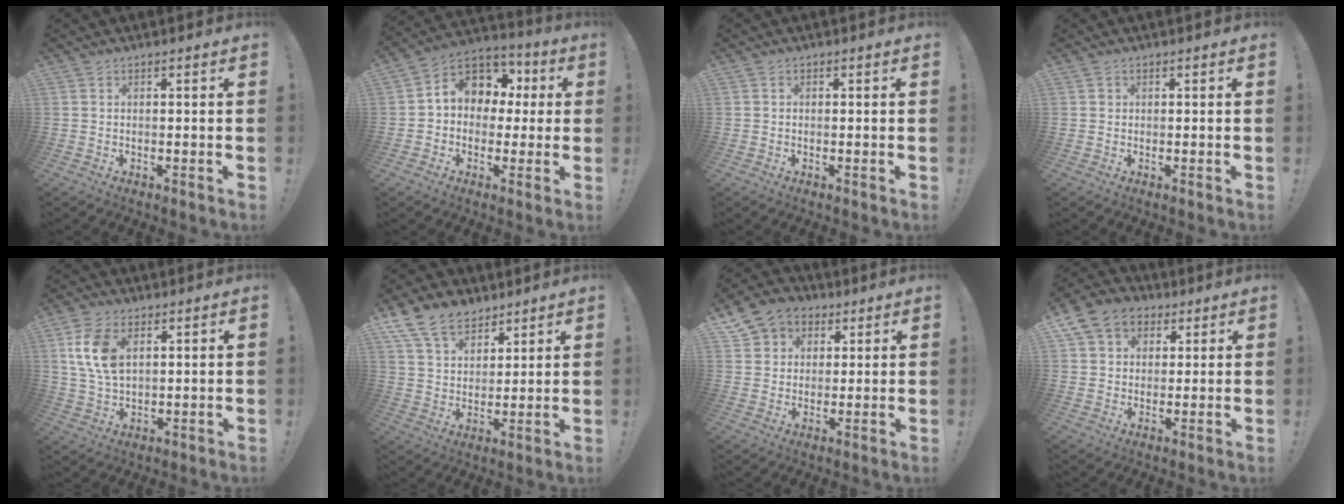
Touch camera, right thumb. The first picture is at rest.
{"total": 10.3, "force": [2.8, 8.9, 4.5], "torque": [-0.066, -0.012, 0.058]}
{"total": 0.5, "force": [-0.2, 0.4, 0.1], "torque": [-0.001, 0.001, -0.004]}
{"total": 0.9, "force": [0.1, 0.9, 0.2], "torque": [0.001, 0.001, 0.002]}
{"total": 11.7, "force": [4.2, 7.4, 8.0], "torque": [-0.161, -0.003, 0.078]}
{"total": 12.7, "force": [9.1, 7.6, 4.6], "torque": [-0.089, -0.057, 0.176]}
{"total": 8.7, "force": [3.7, 7.6, 2.0], "torque": [-0.025, -0.022, 0.078]}
{"total": 11.6, "force": [4.8, 9.4, 4.8], "torque": [-0.073, -0.015, 0.099]}